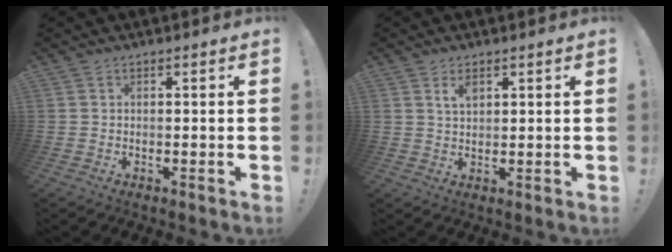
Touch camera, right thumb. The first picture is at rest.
{"total": 3.2, "force": [1.7, 1.6, 2.2], "torque": [-0.026, -0.007, 0.027]}